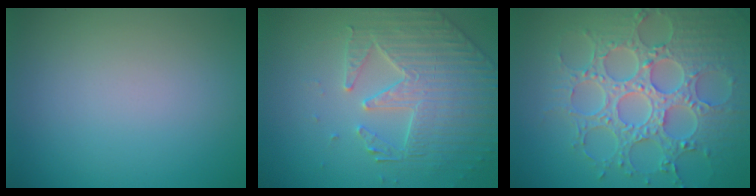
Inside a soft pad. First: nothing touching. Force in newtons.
{"total": 4.3, "press": 4.2, "slide": 1.1}
{"total": 8.3, "press": 6.5, "slide": 5.1}